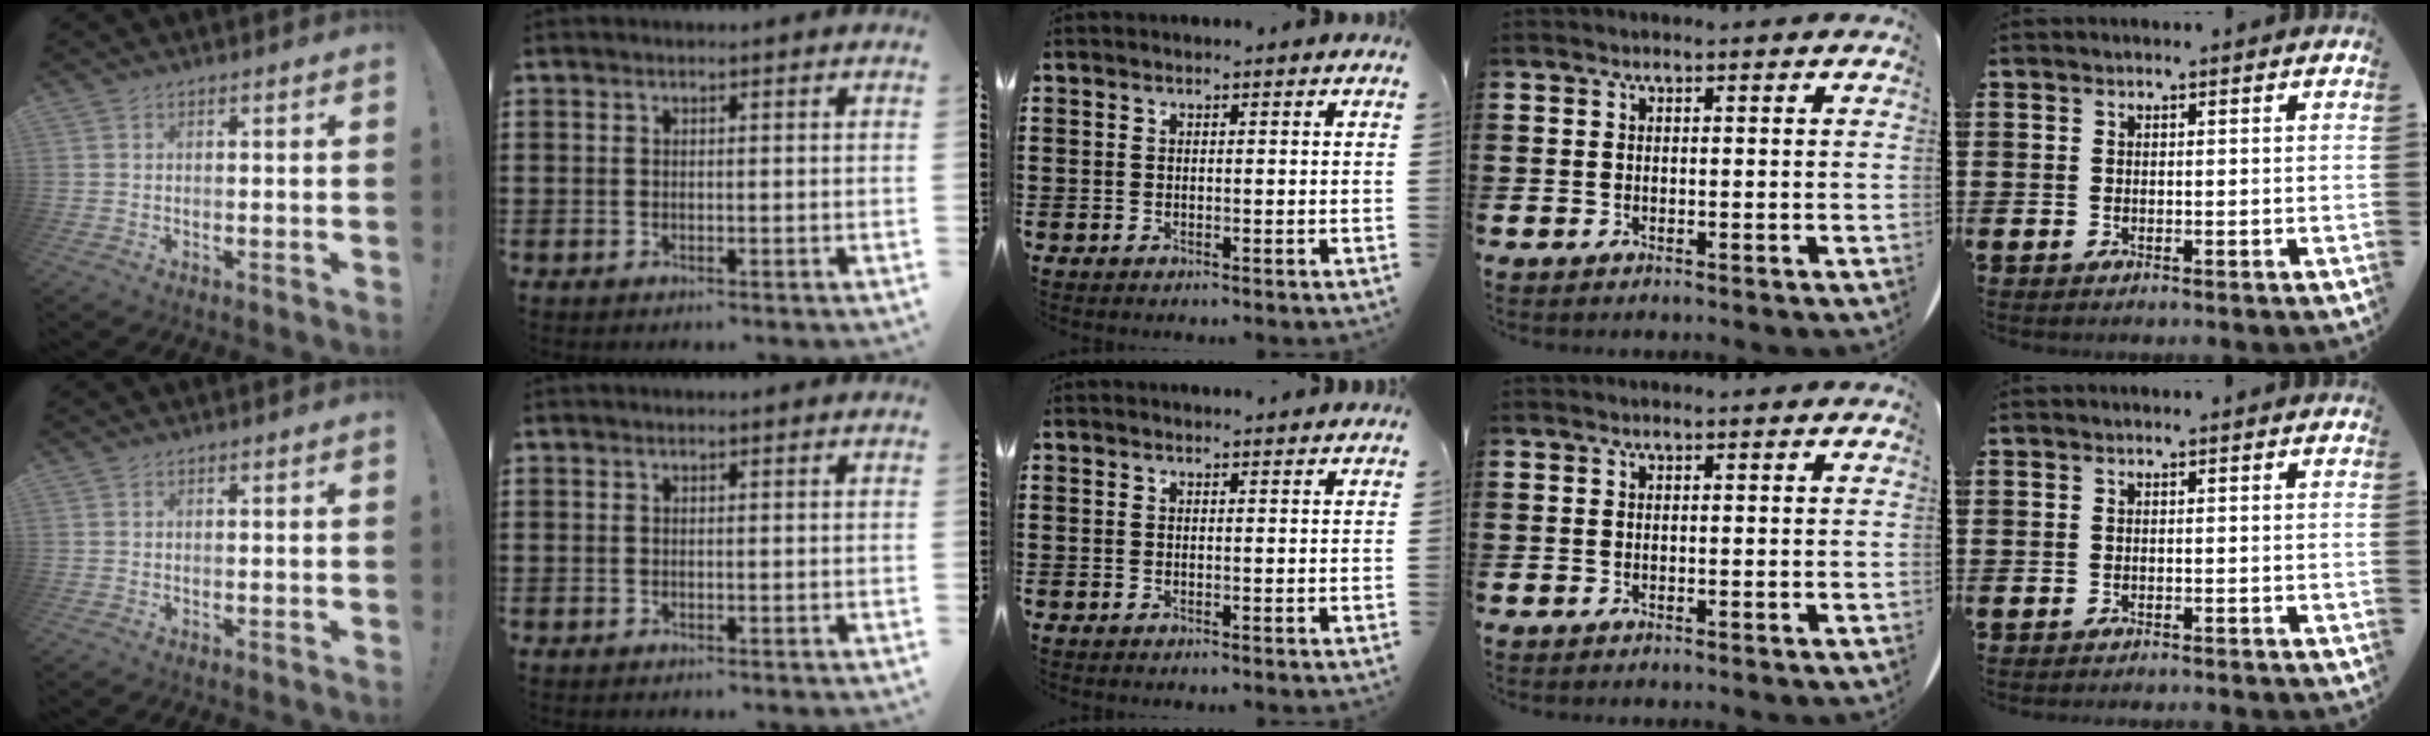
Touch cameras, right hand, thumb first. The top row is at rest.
{"middle": {"total": 0.6, "force": [0.6, 0.0, 0.1], "torque": [0.003, -0.004, 0.010]}, "little": {"total": 0.6, "force": [-0.6, -0.2, 0.0], "torque": [0.001, -0.001, -0.013]}}